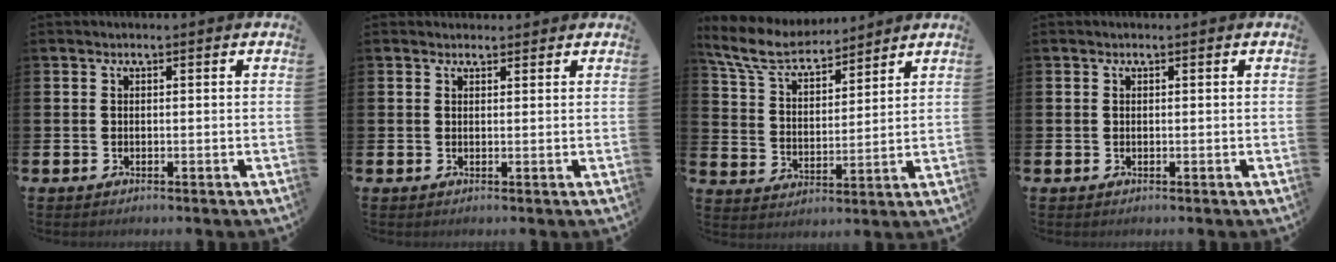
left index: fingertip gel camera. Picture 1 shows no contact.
{"total": 0.6, "force": [0.6, 0.1, 0.0], "torque": [0.007, -0.002, 0.009]}
{"total": 7.9, "force": [7.1, 2.2, 2.5], "torque": [-0.086, -0.037, 0.129]}
{"total": 0.0}